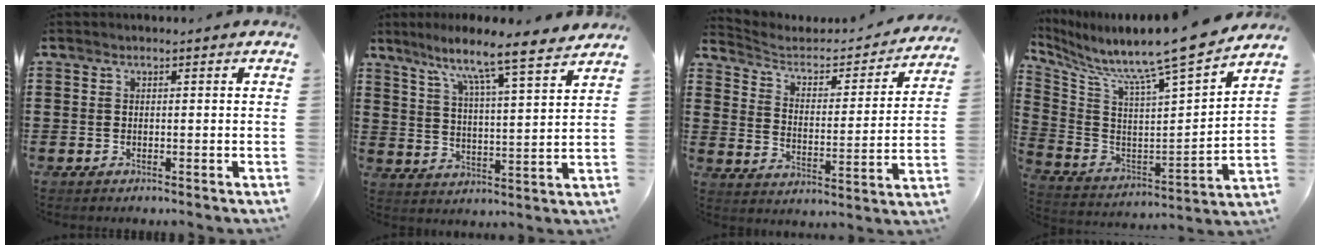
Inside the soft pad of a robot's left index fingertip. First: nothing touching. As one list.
[{"total": 7.9, "force": [6.7, -0.8, 4.1], "torque": [-0.097, -0.052, 0.105]}, {"total": 3.6, "force": [3.0, 1.6, 1.3], "torque": [-0.048, -0.023, 0.041]}, {"total": 10.1, "force": [9.3, -1.5, 3.6], "torque": [-0.092, -0.098, 0.140]}]